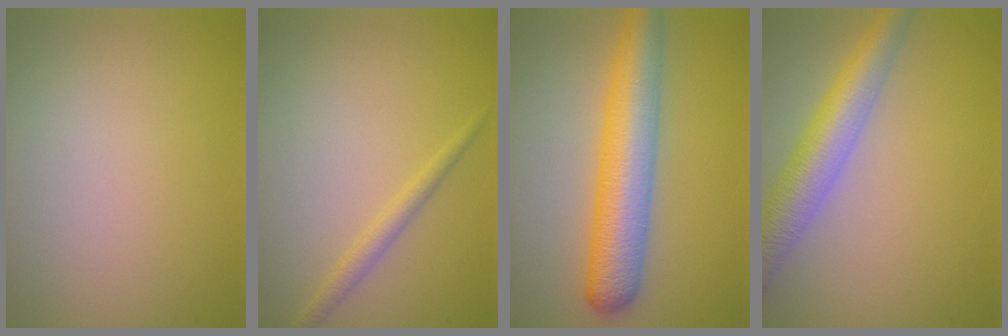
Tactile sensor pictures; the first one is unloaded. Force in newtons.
{"total": 1.5, "press": 1.5, "slide": 0.1}
{"total": 6.8, "press": 6.8, "slide": 0.2}
{"total": 5.6, "press": 5.6, "slide": 0.1}